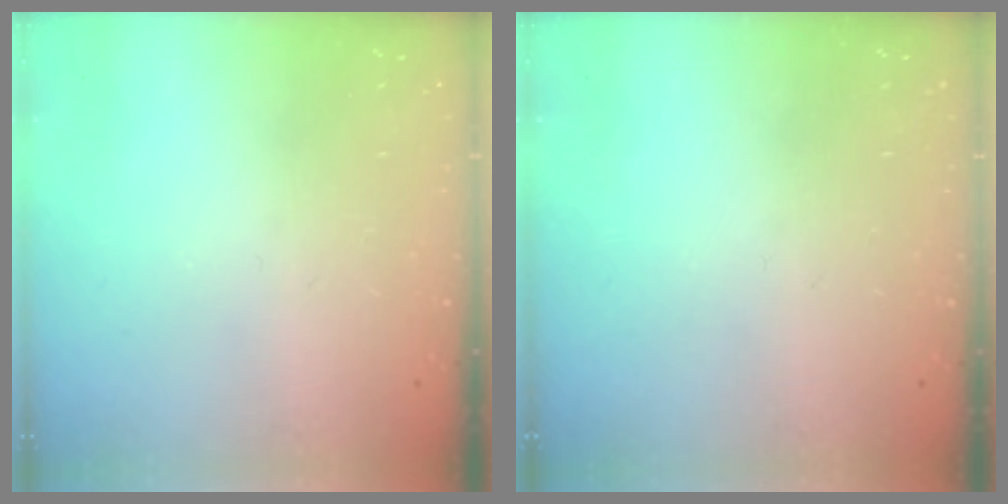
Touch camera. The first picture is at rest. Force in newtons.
{"total": 0.0}